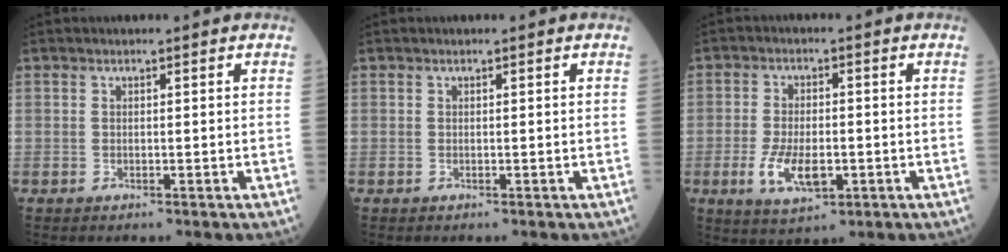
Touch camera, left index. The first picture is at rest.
{"total": 0.0}
{"total": 7.1, "force": [-2.2, 3.1, 6.1], "torque": [-0.121, -0.009, -0.032]}